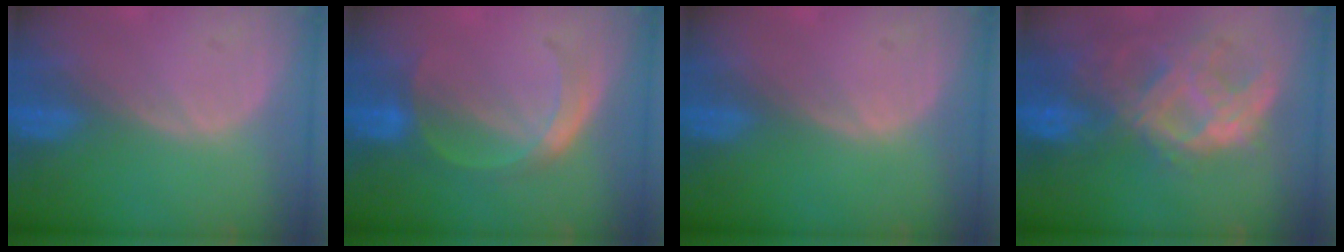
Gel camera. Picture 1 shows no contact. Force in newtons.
{"total": 4.5, "press": 4.4, "slide": 0.9}
{"total": 0.0}
{"total": 10.9, "press": 9.3, "slide": 5.7}